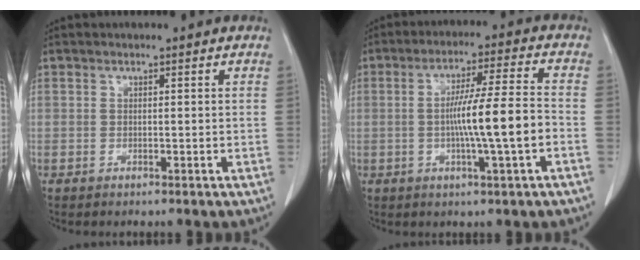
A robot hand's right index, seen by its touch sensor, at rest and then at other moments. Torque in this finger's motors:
{"motor_torque": [1.45, -0.57, 0.76, 0.19]}